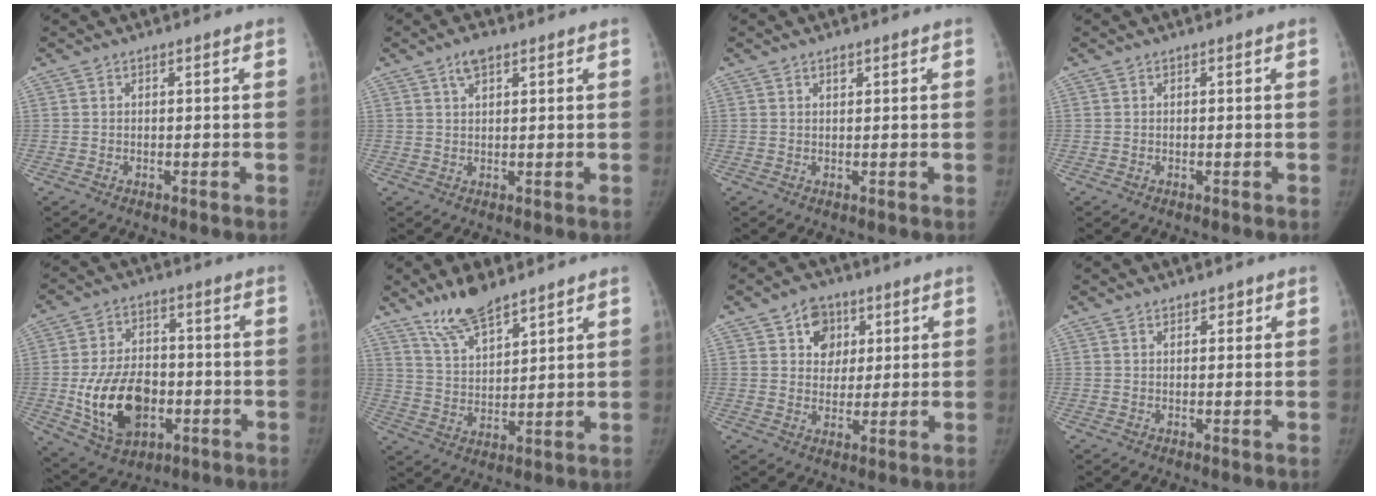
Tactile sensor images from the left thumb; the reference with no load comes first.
{"total": 3.5, "force": [2.1, 1.6, 2.4], "torque": [-0.038, -0.002, 0.039]}
{"total": 1.2, "force": [0.7, 0.6, 0.7], "torque": [-0.007, -0.003, 0.011]}
{"total": 0.0}
{"total": 16.0, "force": [-3.4, 10.7, 11.5], "torque": [-0.176, 0.011, -0.044]}
{"total": 9.8, "force": [7.8, 3.1, 5.2], "torque": [-0.082, -0.045, 0.156]}
{"total": 7.4, "force": [3.1, 6.0, 3.2], "torque": [-0.013, -0.008, 0.047]}
{"total": 1.7, "force": [1.1, 0.9, 0.8], "torque": [0.000, -0.005, 0.014]}